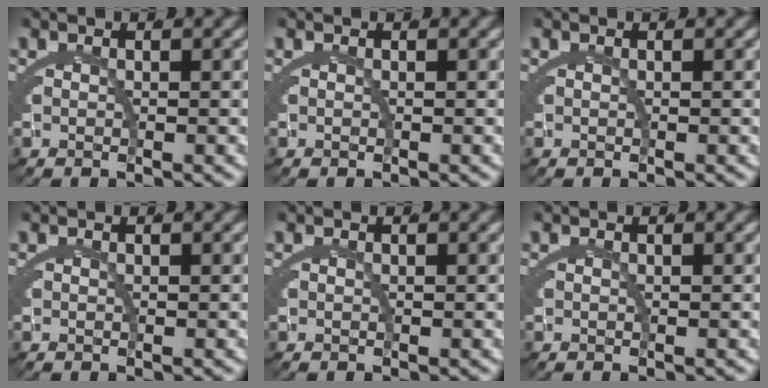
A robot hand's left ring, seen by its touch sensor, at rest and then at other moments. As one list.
[{"total": 0.0}, {"total": 0.0}, {"total": 0.0}, {"total": 0.0}, {"total": 0.0}]